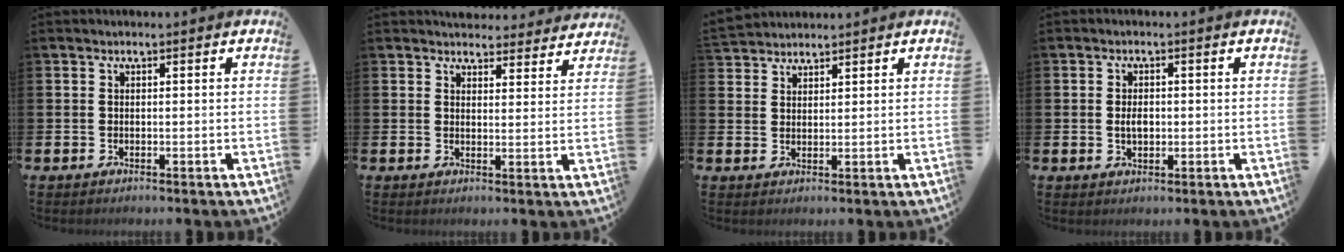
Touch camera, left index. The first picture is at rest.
{"total": 4.3, "force": [4.1, 1.1, -0.1], "torque": [0.004, -0.027, 0.073]}
{"total": 2.8, "force": [2.7, 0.4, -0.4], "torque": [0.007, -0.012, 0.051]}
{"total": 2.2, "force": [0.0, 1.4, 1.7], "torque": [-0.024, 0.002, -0.004]}